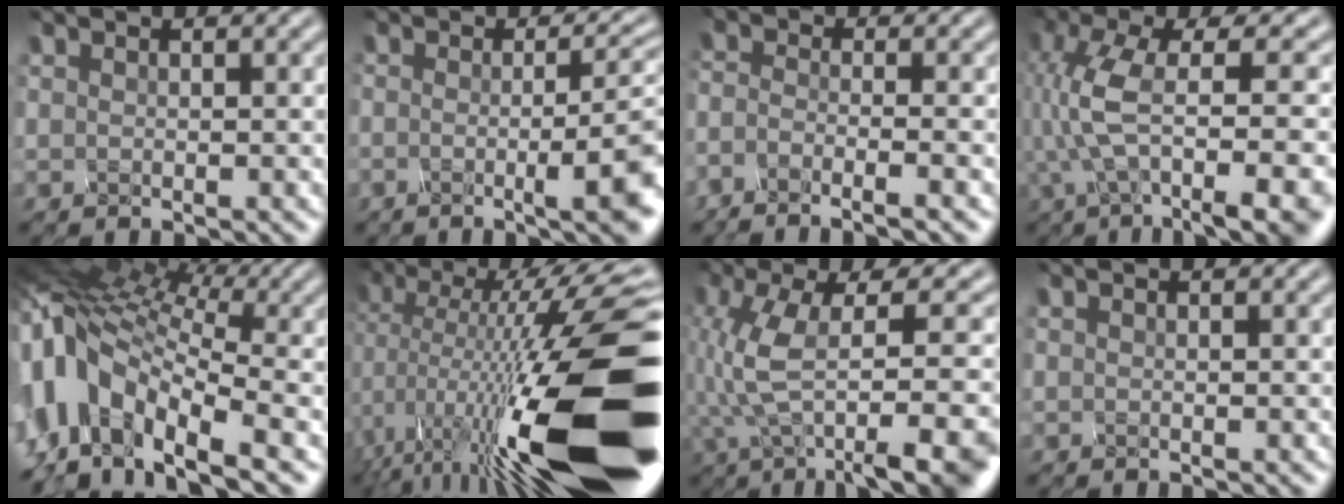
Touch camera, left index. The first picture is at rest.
{"total": 8.9, "force": [-1.4, 2.6, 8.4], "torque": [-0.065, 0.018, -0.026]}
{"total": 3.4, "force": [-2.9, 0.7, 1.6], "torque": [0.000, -0.007, -0.061]}
{"total": 11.1, "force": [-2.7, 3.9, 10.1], "torque": [-0.199, 0.000, -0.030]}
{"total": 11.8, "force": [-3.7, 6.7, 9.0], "torque": [-0.205, 0.016, -0.063]}
{"total": 18.6, "force": [-6.1, 5.2, 16.8], "torque": [-0.292, 0.024, -0.116]}
{"total": 11.0, "force": [-3.8, 3.0, 9.9], "torque": [-0.185, 0.009, -0.051]}
{"total": 0.0}